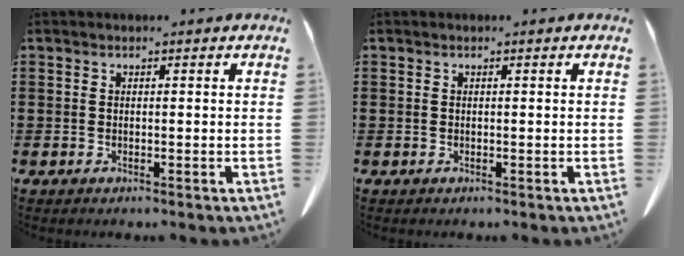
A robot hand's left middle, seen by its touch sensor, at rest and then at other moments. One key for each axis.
{"total": 0.0}